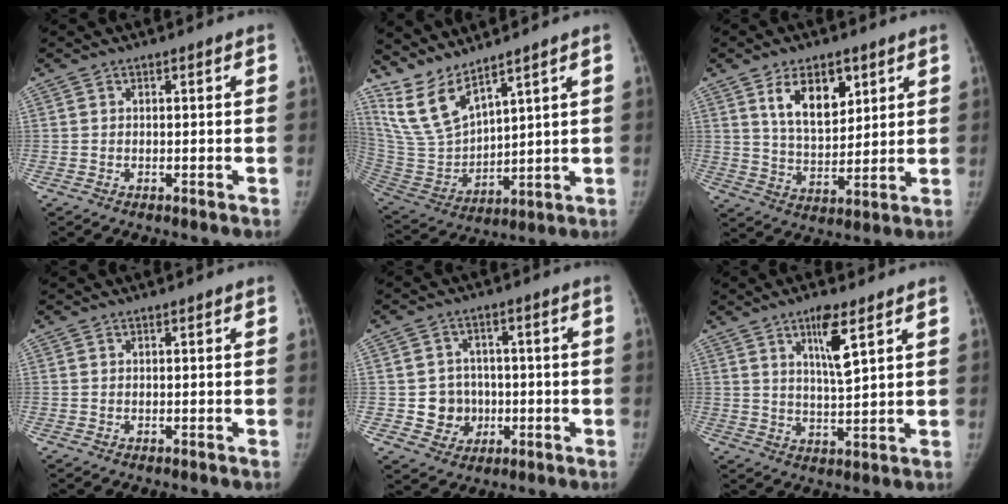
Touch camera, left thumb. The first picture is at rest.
{"total": 11.3, "force": [9.4, 2.9, 5.6], "torque": [-0.107, -0.058, 0.214]}
{"total": 11.1, "force": [5.3, 6.1, 7.7], "torque": [-0.101, -0.032, 0.099]}
{"total": 0.0}
{"total": 7.1, "force": [-1.0, 6.7, 2.1], "torque": [0.001, 0.014, -0.012]}
{"total": 7.4, "force": [3.9, 1.5, 6.1], "torque": [-0.103, -0.026, 0.072]}